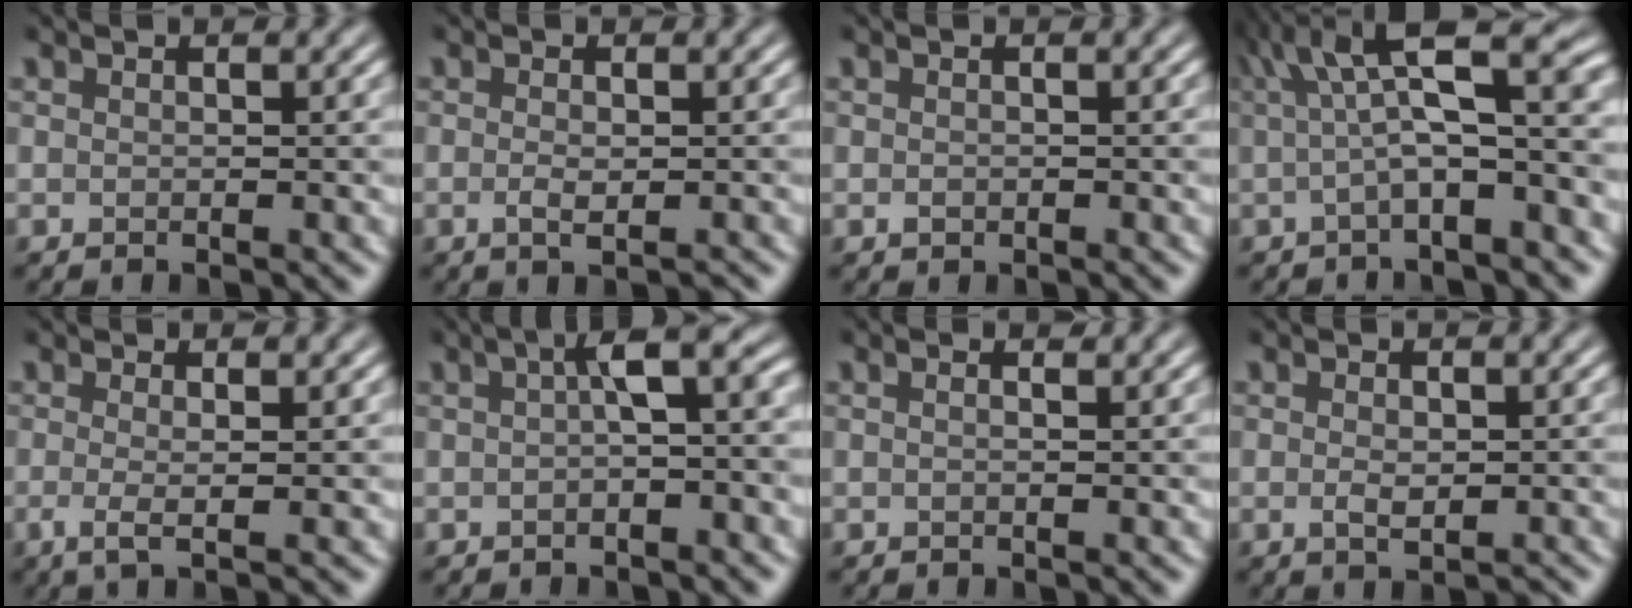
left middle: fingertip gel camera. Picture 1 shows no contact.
{"total": 1.8, "force": [-0.6, 0.5, 1.6], "torque": [-0.029, -0.003, -0.011]}
{"total": 0.7, "force": [-0.3, 0.5, 0.4], "torque": [-0.007, -0.002, -0.006]}
{"total": 8.2, "force": [1.2, 2.3, 7.8], "torque": [-0.120, 0.022, 0.011]}
{"total": 2.7, "force": [-0.3, 0.7, 2.6], "torque": [-0.040, -0.004, -0.009]}
{"total": 3.9, "force": [0.3, 0.9, 3.8], "torque": [-0.052, 0.018, -0.001]}
{"total": 1.3, "force": [0.6, 0.4, 1.0], "torque": [-0.014, -0.004, -0.008]}
{"total": 1.9, "force": [-0.4, 0.8, 1.7], "torque": [-0.032, -0.005, -0.005]}